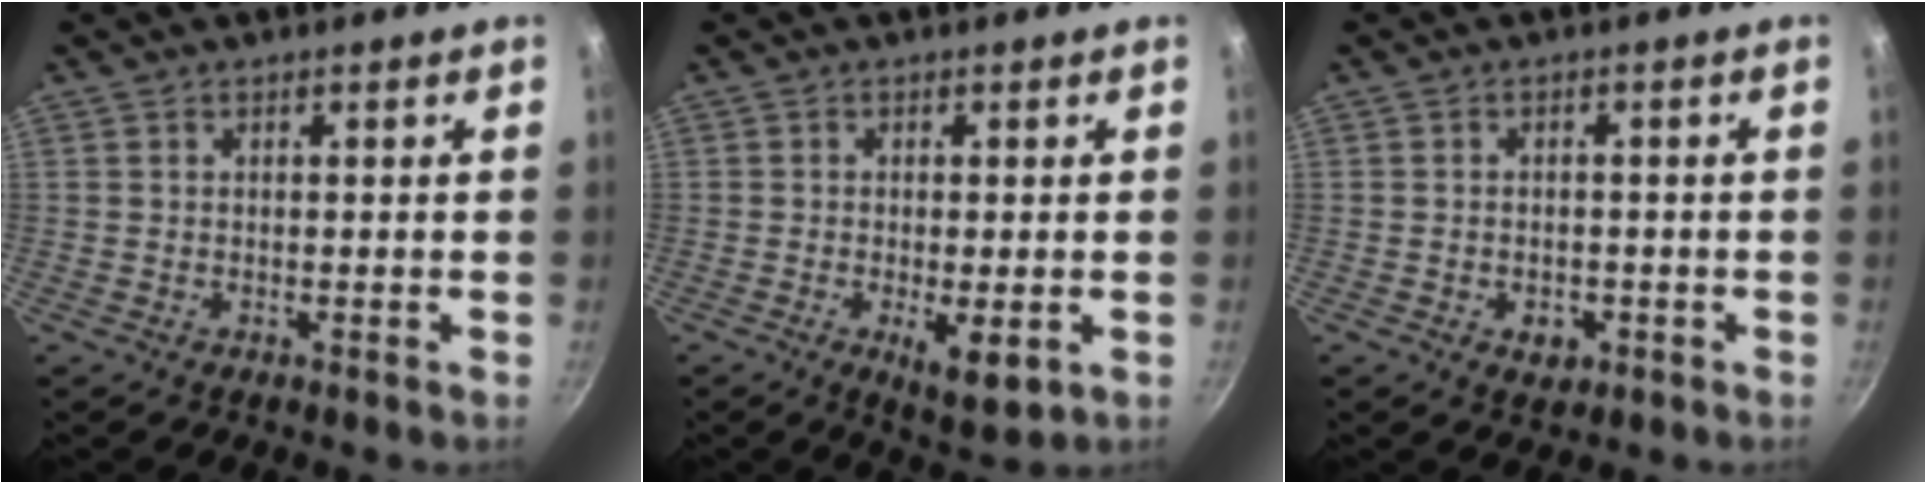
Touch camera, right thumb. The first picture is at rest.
{"total": 5.9, "force": [-1.7, 2.0, 5.3], "torque": [-0.084, -0.015, -0.021]}
{"total": 3.1, "force": [-1.2, 2.2, 1.8], "torque": [-0.011, 0.006, -0.012]}